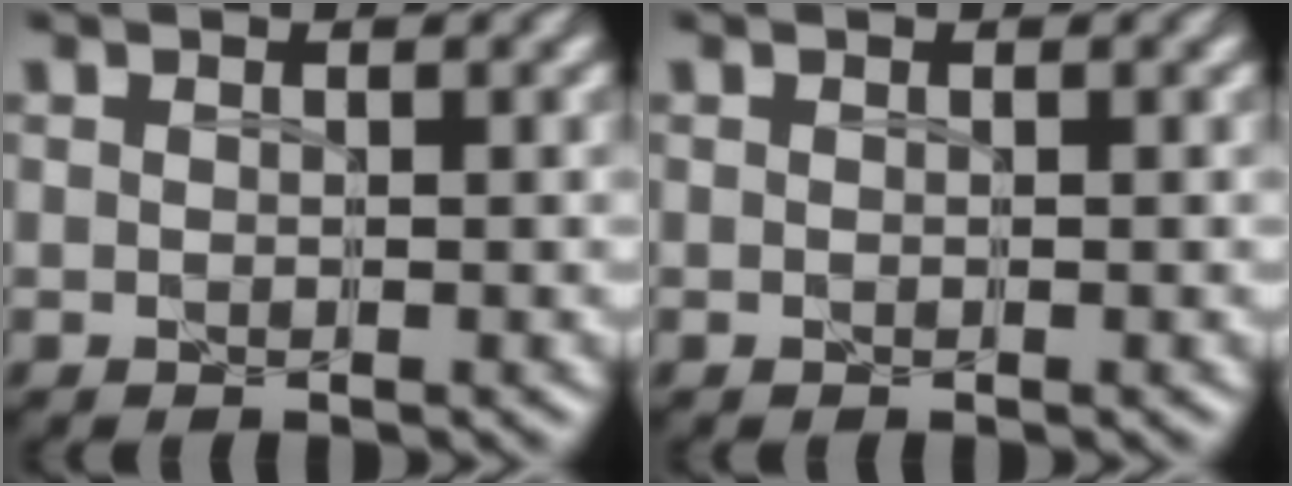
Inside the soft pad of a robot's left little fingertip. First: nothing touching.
{"total": 0.0}